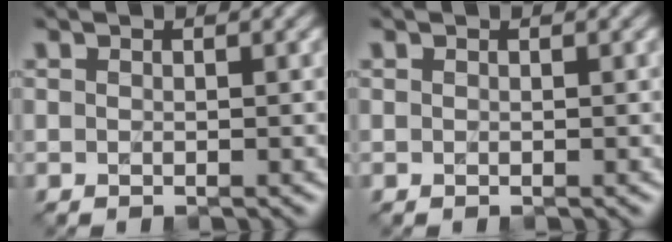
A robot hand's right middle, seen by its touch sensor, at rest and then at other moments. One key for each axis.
{"total": 0.0}